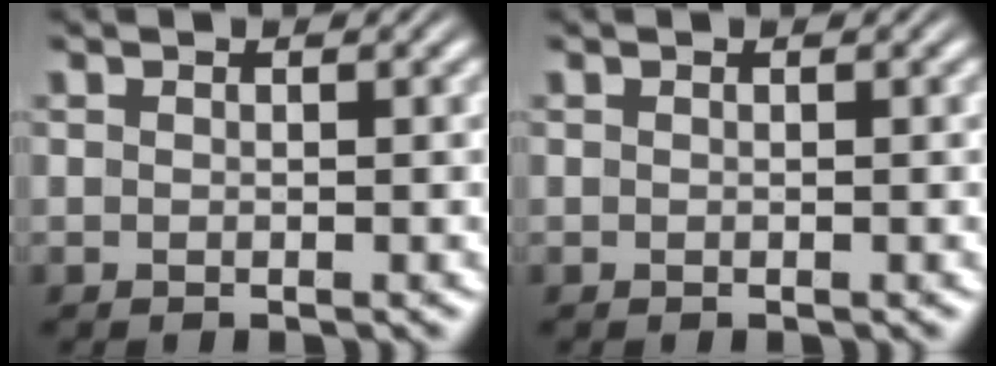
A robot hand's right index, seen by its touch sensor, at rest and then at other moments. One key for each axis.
{"total": 0.0}